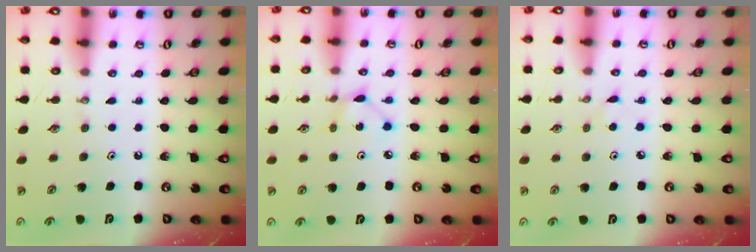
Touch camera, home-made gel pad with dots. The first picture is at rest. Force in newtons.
{"total": 2.9, "press": 2.9, "slide": 0.2}
{"total": 2.9, "press": 2.9, "slide": 0.3}